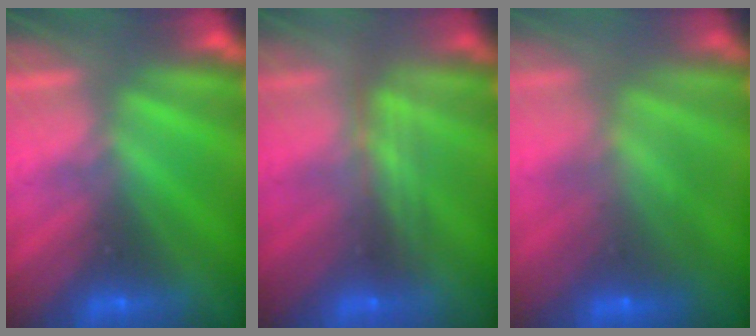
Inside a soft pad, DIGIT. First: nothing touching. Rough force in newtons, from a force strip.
{"total": 2.4}
{"total": 5.6}